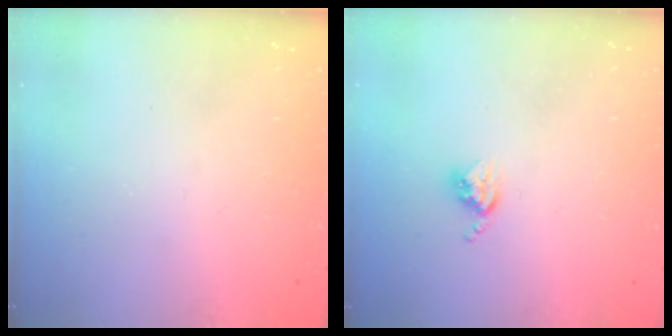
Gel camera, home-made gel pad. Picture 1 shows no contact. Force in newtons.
{"total": 3.8, "press": 3.8, "slide": 0.5}